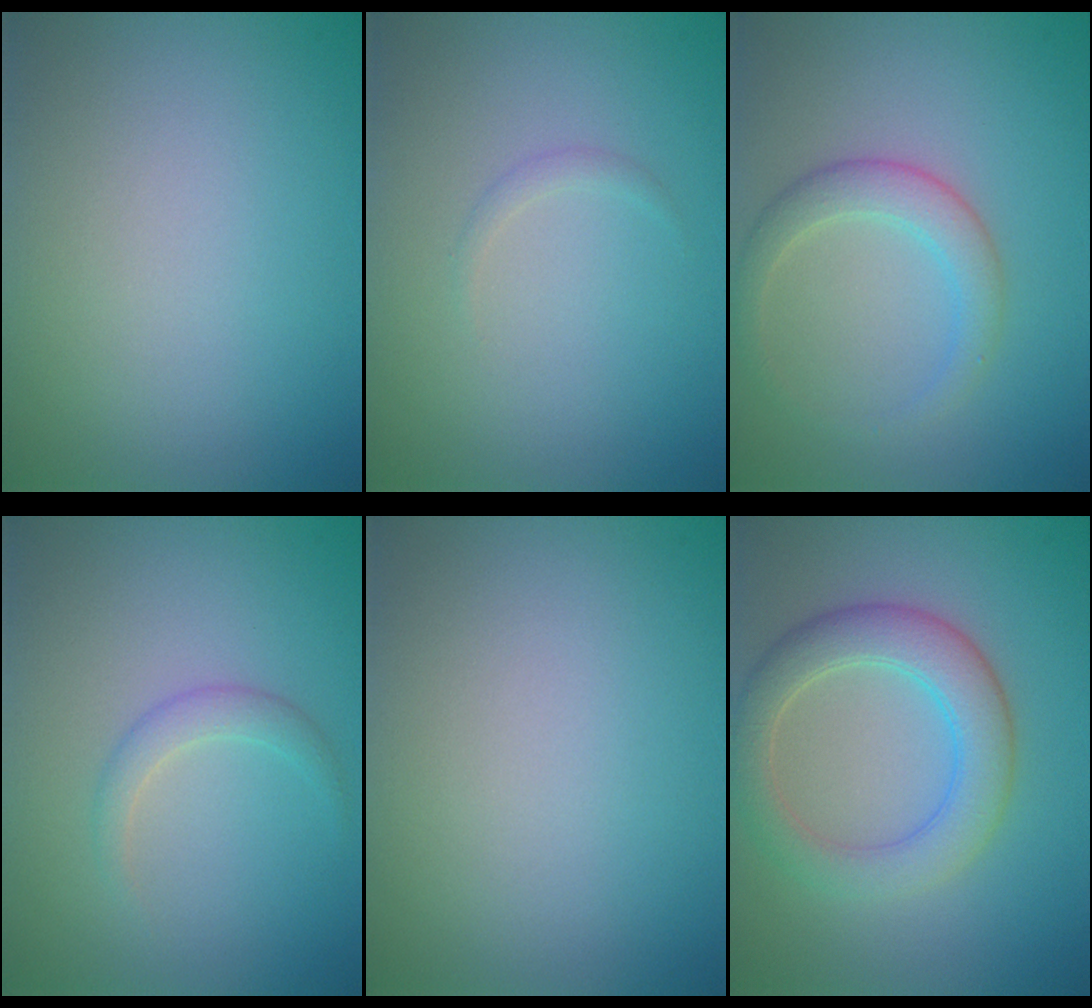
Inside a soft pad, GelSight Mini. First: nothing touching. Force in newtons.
{"total": 0.6, "press": 0.6, "slide": 0.0}
{"total": 2.8, "press": 2.8, "slide": 0.0}
{"total": 1.6, "press": 1.6, "slide": 0.1}
{"total": 0.0}
{"total": 5.0, "press": 4.9, "slide": 0.4}